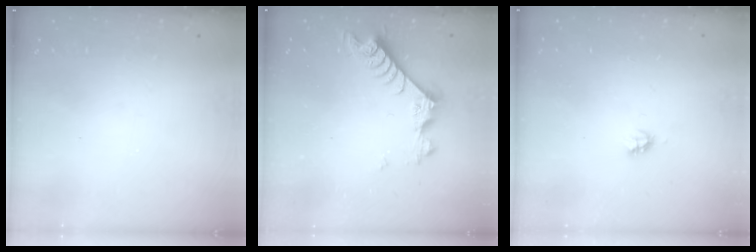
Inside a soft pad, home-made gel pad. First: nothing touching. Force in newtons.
{"total": 7.0, "press": 7.0, "slide": 0.5}
{"total": 2.7, "press": 2.7, "slide": 0.2}